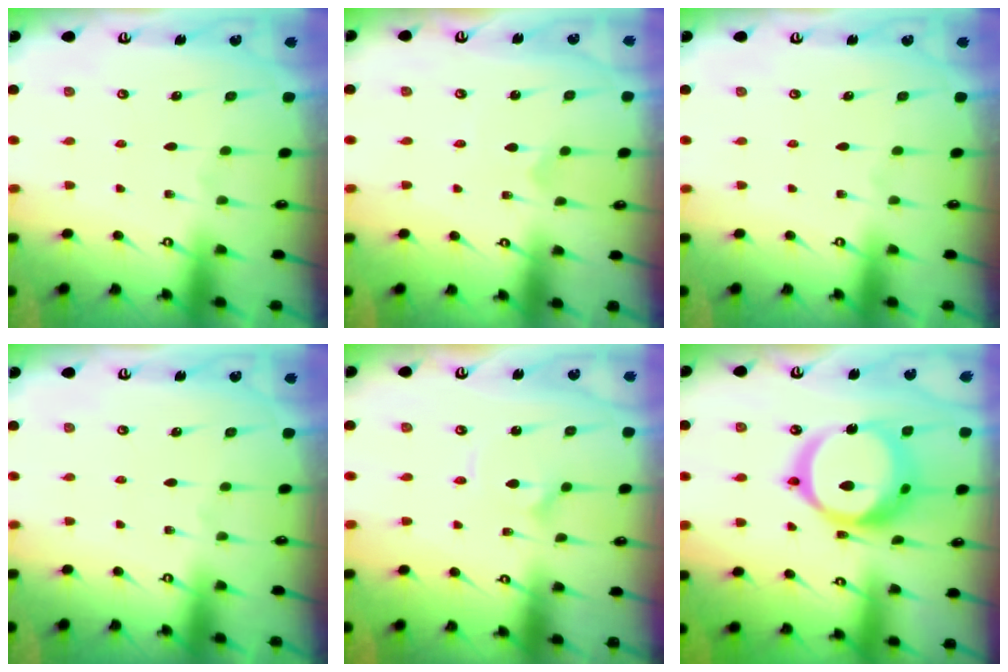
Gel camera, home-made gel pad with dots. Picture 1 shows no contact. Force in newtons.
{"total": 0.0}
{"total": 0.0}
{"total": 0.0}
{"total": 2.8, "press": 2.8, "slide": 0.3}
{"total": 20.8, "press": 20.7, "slide": 2.4}